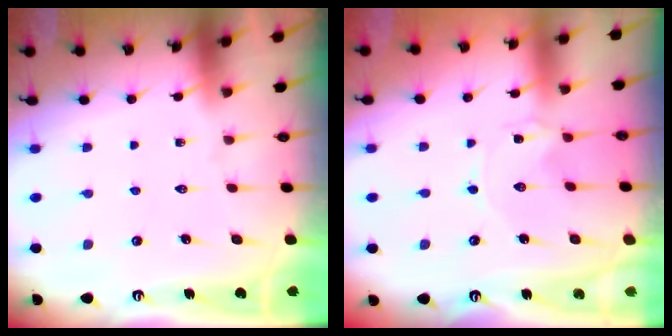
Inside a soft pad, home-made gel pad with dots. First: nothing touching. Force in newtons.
{"total": 0.0}